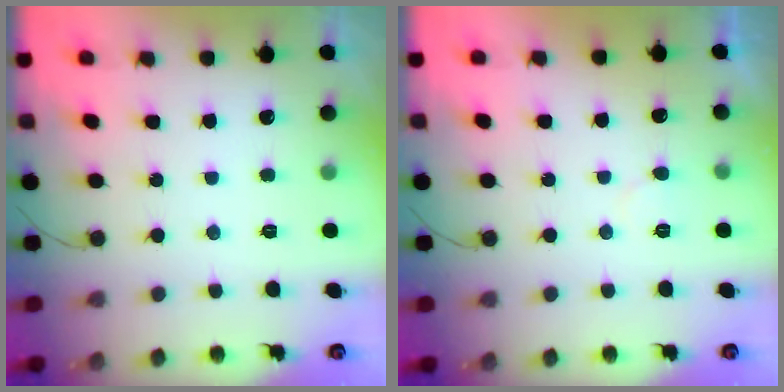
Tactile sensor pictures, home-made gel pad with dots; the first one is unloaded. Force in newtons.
{"total": 4.7, "press": 4.7, "slide": 0.2}